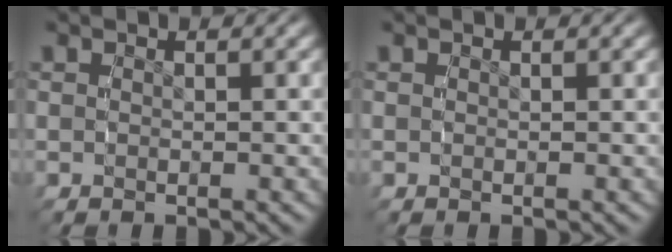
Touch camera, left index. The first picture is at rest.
{"total": 0.0}